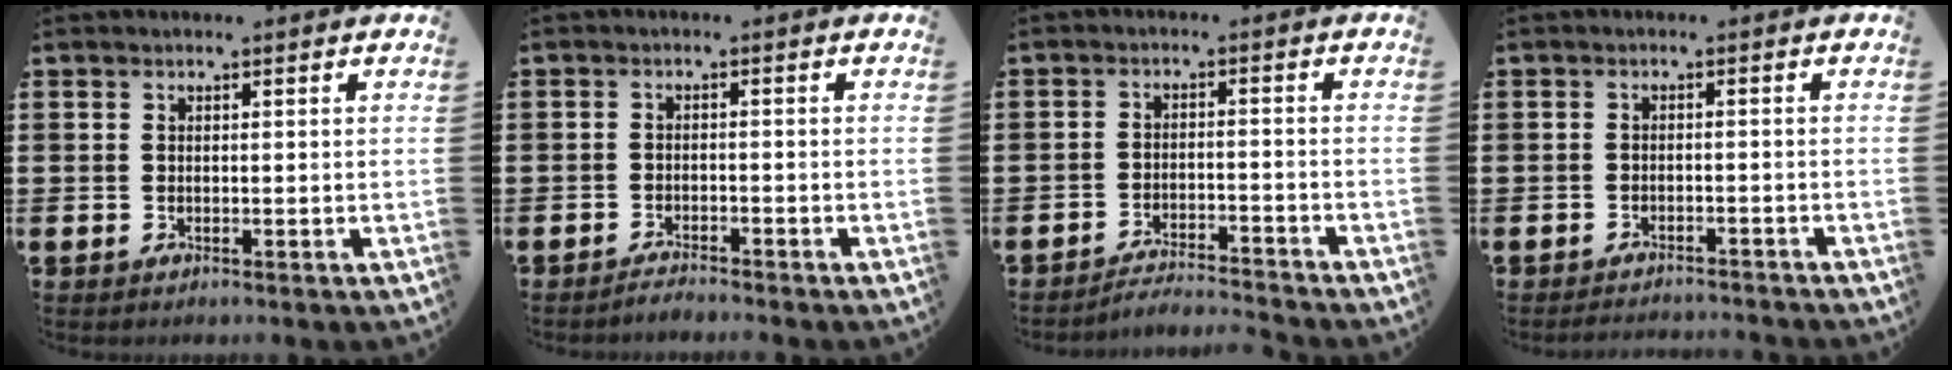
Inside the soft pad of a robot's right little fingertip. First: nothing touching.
{"total": 1.4, "force": [-1.4, -0.2, 0.1], "torque": [-0.003, 0.002, -0.029]}
{"total": 2.9, "force": [-2.9, -0.2, 0.1], "torque": [-0.004, 0.002, -0.063]}
{"total": 1.5, "force": [-1.5, -0.1, 0.0], "torque": [-0.003, 0.004, -0.032]}